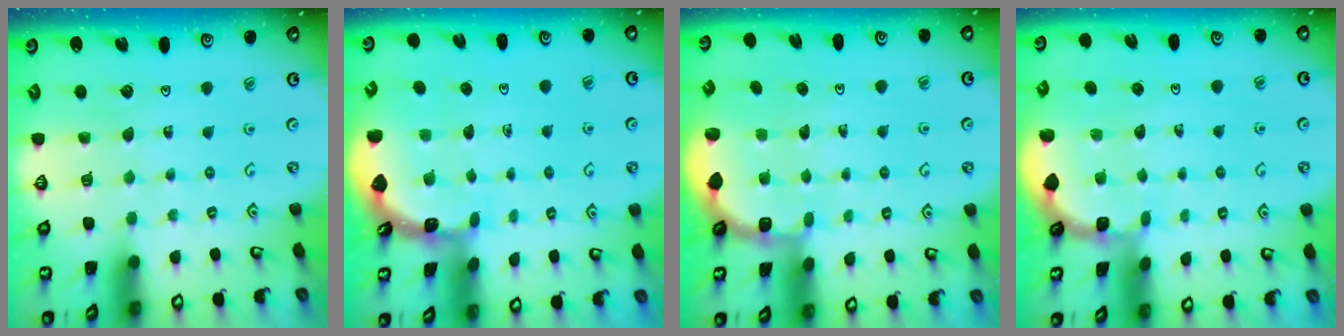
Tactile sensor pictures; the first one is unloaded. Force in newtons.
{"total": 1.8, "press": 1.8, "slide": 0.1}
{"total": 1.9, "press": 1.8, "slide": 0.7}
{"total": 0.8, "press": 0.8, "slide": 0.2}